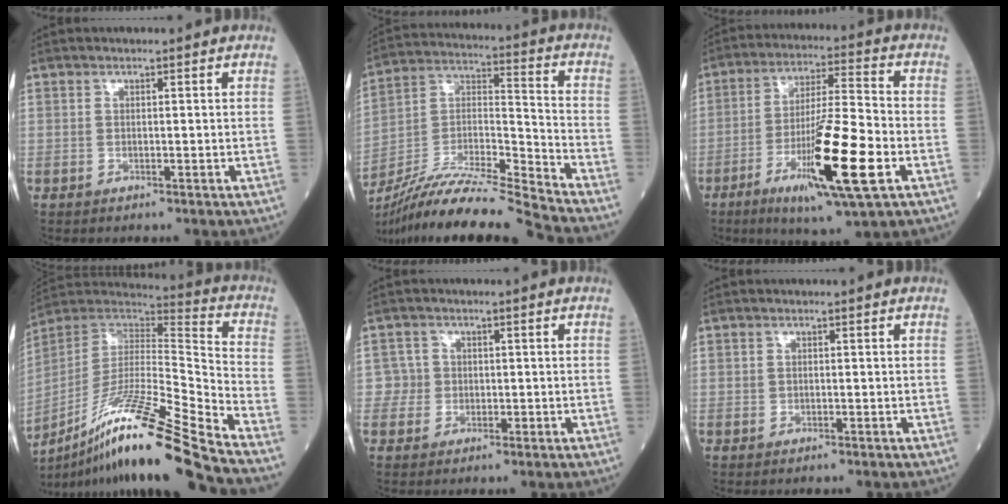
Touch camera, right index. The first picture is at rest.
{"total": 19.2, "force": [-17.3, -1.8, 8.0], "torque": [-0.158, -0.002, -0.312]}
{"total": 16.0, "force": [-5.8, 0.9, 14.8], "torque": [-0.268, -0.024, -0.097]}
{"total": 24.0, "force": [-17.5, -0.8, 16.4], "torque": [-0.295, -0.023, -0.318]}
{"total": 2.3, "force": [-0.2, 2.2, -0.3], "torque": [0.017, 0.010, -0.007]}
{"total": 0.0}